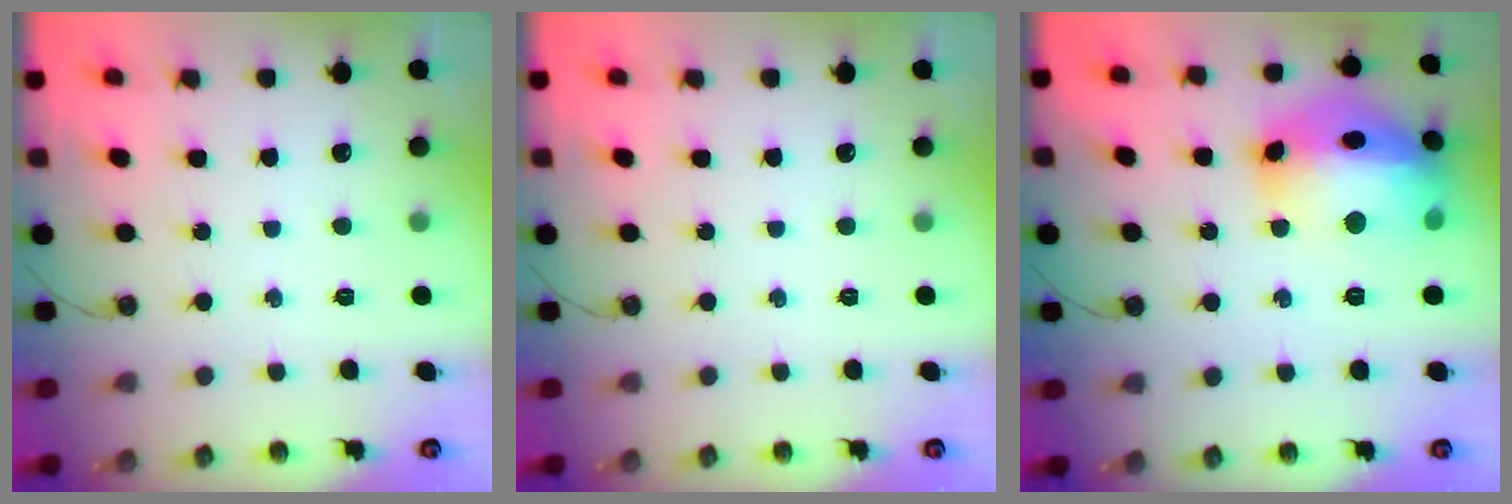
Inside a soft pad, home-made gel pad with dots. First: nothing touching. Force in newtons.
{"total": 0.0}
{"total": 21.8, "press": 21.6, "slide": 2.9}